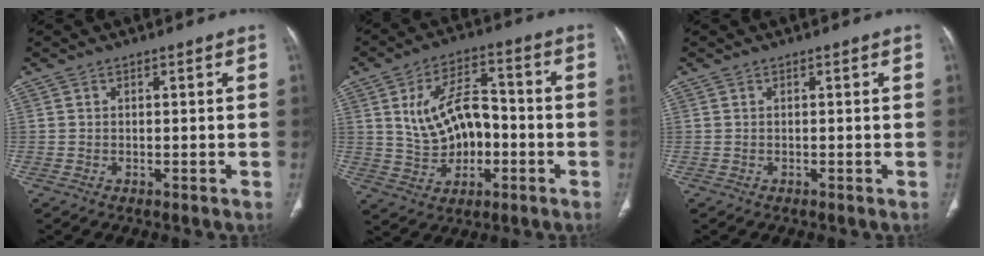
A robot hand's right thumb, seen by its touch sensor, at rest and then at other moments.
{"total": 12.7, "force": [-0.5, 8.2, 9.7], "torque": [-0.138, 0.032, -0.003]}
{"total": 0.0}